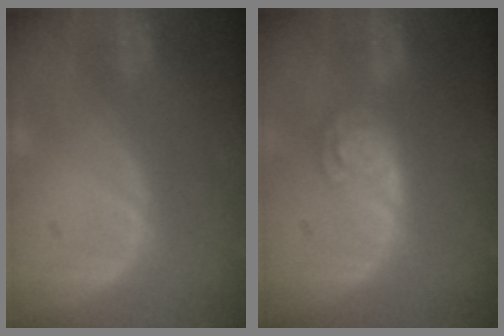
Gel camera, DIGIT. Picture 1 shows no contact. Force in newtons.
{"total": 5.4, "press": 4.7, "slide": 2.5}